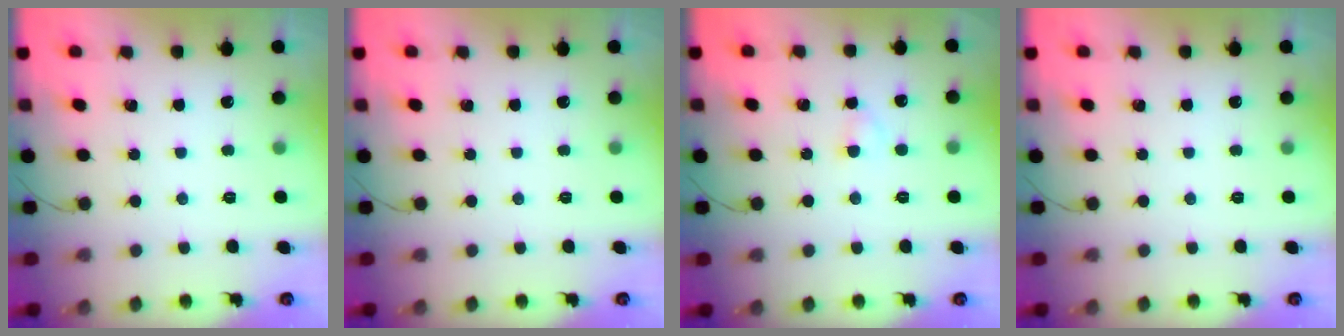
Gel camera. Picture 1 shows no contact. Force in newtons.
{"total": 0.0}
{"total": 2.0, "press": 1.7, "slide": 1.0}
{"total": 0.0}